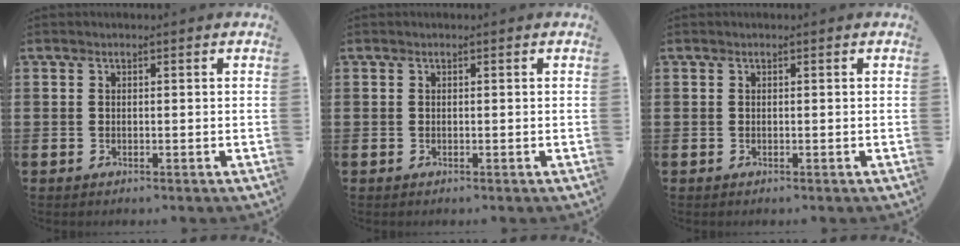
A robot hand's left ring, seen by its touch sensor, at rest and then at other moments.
{"total": 0.0}
{"total": 0.0}